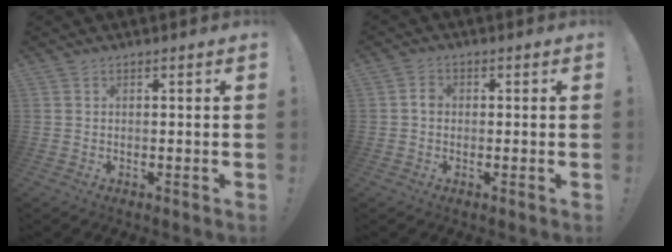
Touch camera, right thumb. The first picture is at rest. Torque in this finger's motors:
{"motor_torque": [0.61, 0.58, 0.19, -0.25, -0.02]}